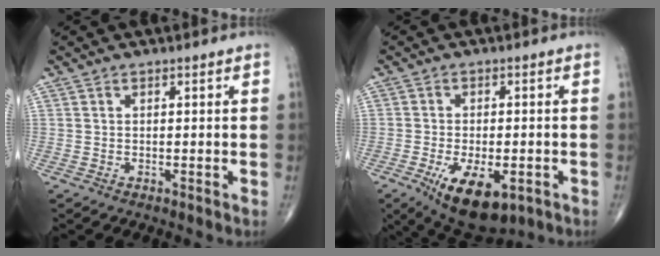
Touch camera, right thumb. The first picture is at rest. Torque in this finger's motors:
{"motor_torque": [1.68, 1.53, 0.63, 0.32, 0.31]}